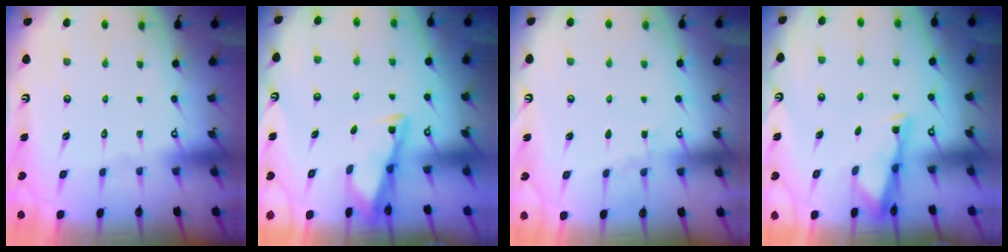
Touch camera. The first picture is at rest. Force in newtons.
{"total": 2.8, "press": 2.8, "slide": 0.3}
{"total": 3.4, "press": 3.4, "slide": 0.5}
{"total": 3.1, "press": 3.1, "slide": 0.1}